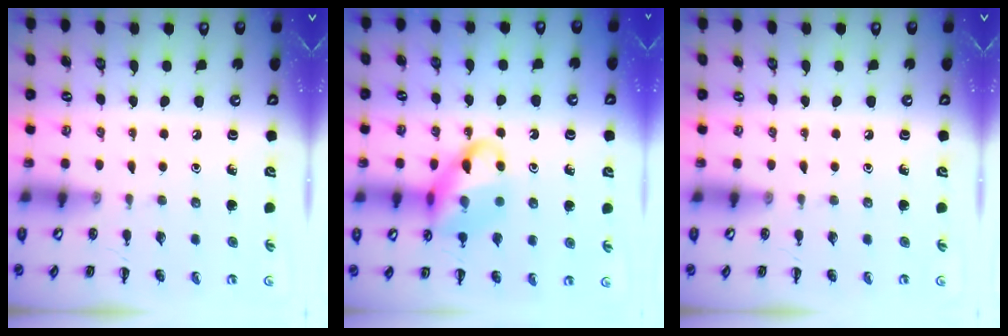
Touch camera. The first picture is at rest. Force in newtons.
{"total": 14.7, "press": 14.5, "slide": 2.7}
{"total": 0.0}